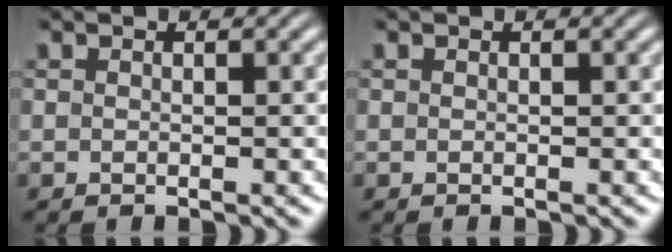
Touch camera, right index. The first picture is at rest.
{"total": 0.0}